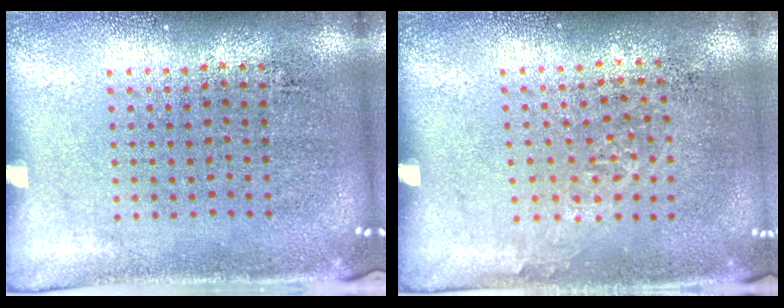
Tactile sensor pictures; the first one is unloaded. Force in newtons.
{"total": 0.8, "press": 0.6, "slide": 0.6}